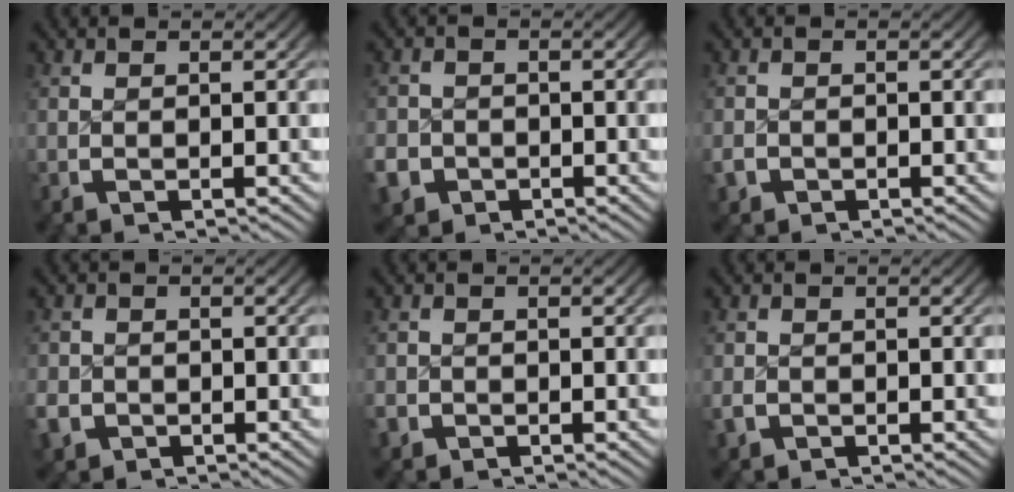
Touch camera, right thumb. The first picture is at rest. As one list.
[{"total": 4.7, "force": [-2.3, 3.9, 1.0], "torque": [-0.032, -0.025, -0.034]}, {"total": 1.4, "force": [-0.9, 1.2, 0.2], "torque": [-0.009, -0.006, -0.014]}, {"total": 2.9, "force": [-1.4, 2.4, 0.6], "torque": [-0.022, -0.013, -0.022]}, {"total": 1.6, "force": [-0.9, 1.3, 0.2], "torque": [-0.009, -0.009, -0.016]}, {"total": 1.1, "force": [-0.6, 0.8, 0.3], "torque": [-0.010, -0.005, -0.011]}]